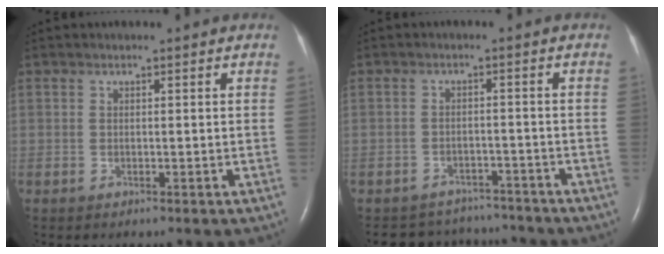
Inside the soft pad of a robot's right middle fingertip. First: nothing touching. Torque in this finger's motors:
{"motor_torque": [-0.25, -0.34, 0.02, 0.03]}